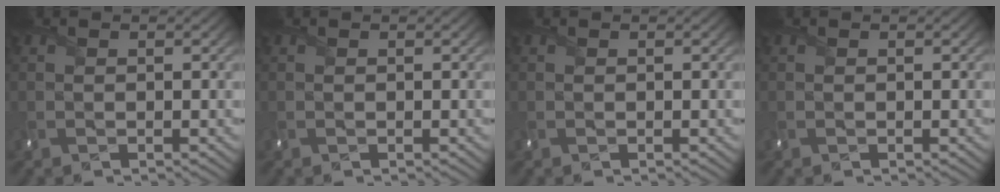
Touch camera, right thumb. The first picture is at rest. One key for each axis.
{"total": 0.0}
{"total": 0.0}
{"total": 0.0}